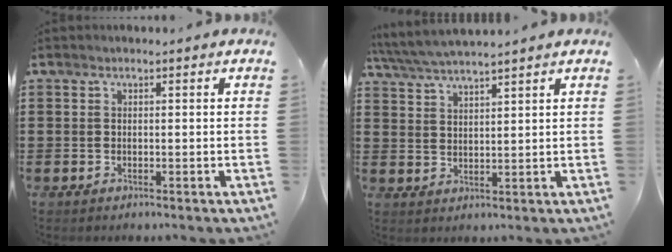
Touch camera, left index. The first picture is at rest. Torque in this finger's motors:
{"motor_torque": [0.62, -0.64, 0.30, 0.09]}